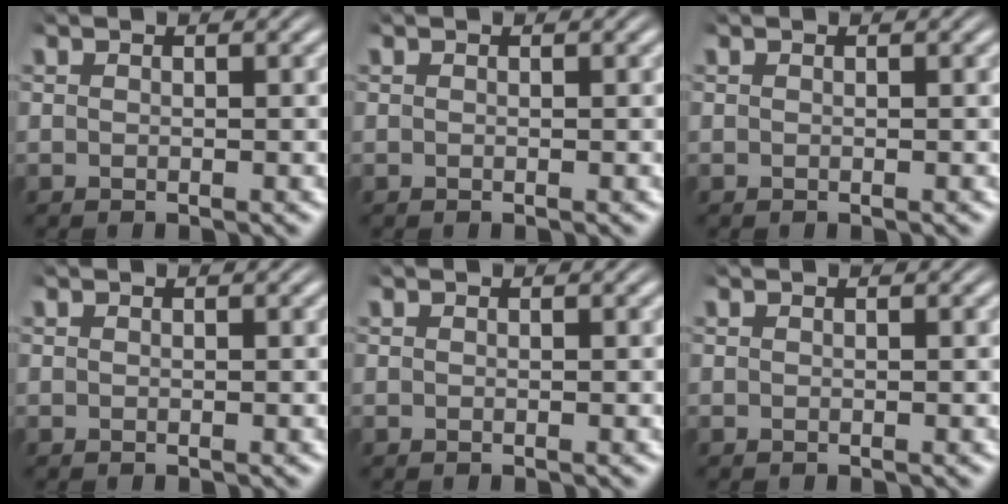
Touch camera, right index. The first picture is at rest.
{"total": 0.0}
{"total": 0.0}
{"total": 0.0}
{"total": 0.0}
{"total": 0.0}